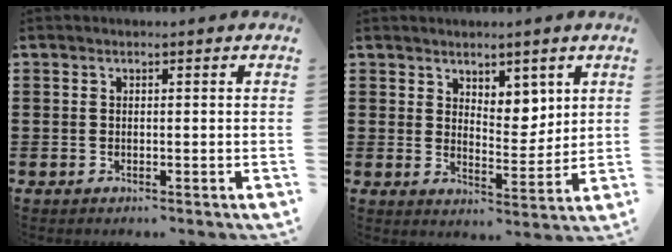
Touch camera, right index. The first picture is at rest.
{"total": 4.7, "force": [3.6, 2.7, 1.3], "torque": [-0.030, -0.006, 0.065]}